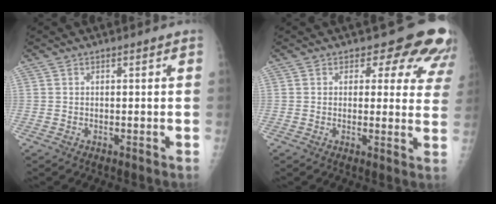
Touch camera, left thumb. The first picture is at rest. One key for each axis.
{"total": 11.2, "fx": 8.7, "fy": 5.9, "fz": 3.8, "tx": 0.020, "ty": -0.041, "tz": 0.067}